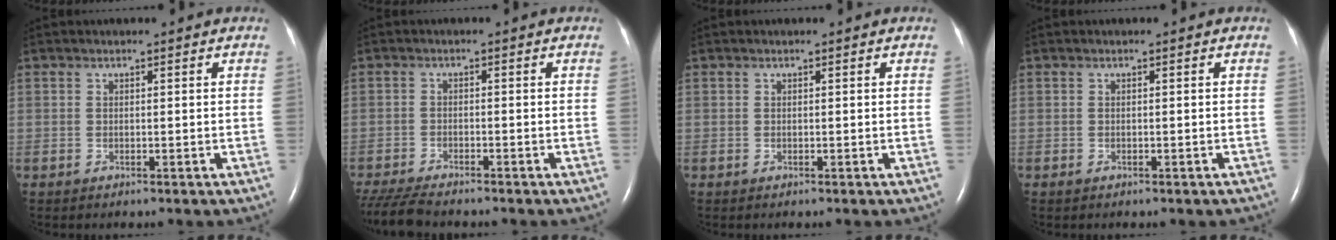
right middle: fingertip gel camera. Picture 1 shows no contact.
{"total": 7.2, "force": [-6.5, 0.7, 3.1], "torque": [-0.059, -0.022, -0.115]}
{"total": 0.0}
{"total": 0.9, "force": [-0.6, 0.5, 0.4], "torque": [-0.009, 0.001, -0.005]}